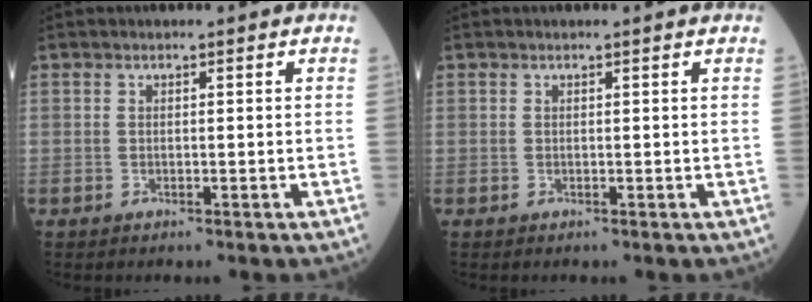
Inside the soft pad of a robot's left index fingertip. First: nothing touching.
{"total": 0.9, "force": [0.9, -0.1, 0.3], "torque": [-0.011, 0.001, 0.011]}